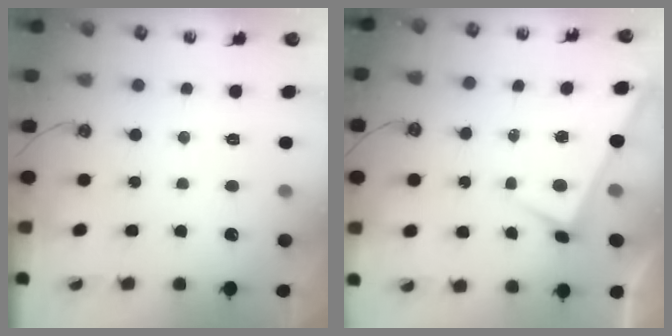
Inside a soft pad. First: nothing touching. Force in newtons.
{"total": 1.3, "press": 1.3, "slide": 0.3}